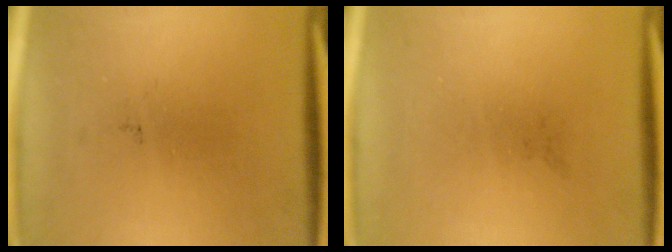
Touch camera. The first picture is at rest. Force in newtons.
{"total": 0.0}